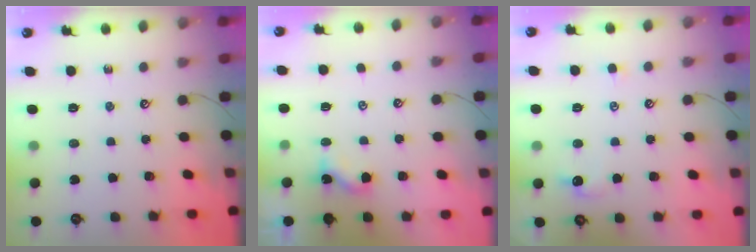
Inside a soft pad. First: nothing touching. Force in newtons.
{"total": 1.8, "press": 1.7, "slide": 0.3}
{"total": 0.8, "press": 0.4, "slide": 0.7}